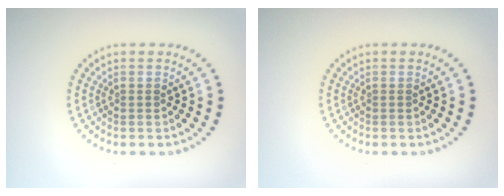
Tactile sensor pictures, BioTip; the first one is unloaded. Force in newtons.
{"total": 0.0}